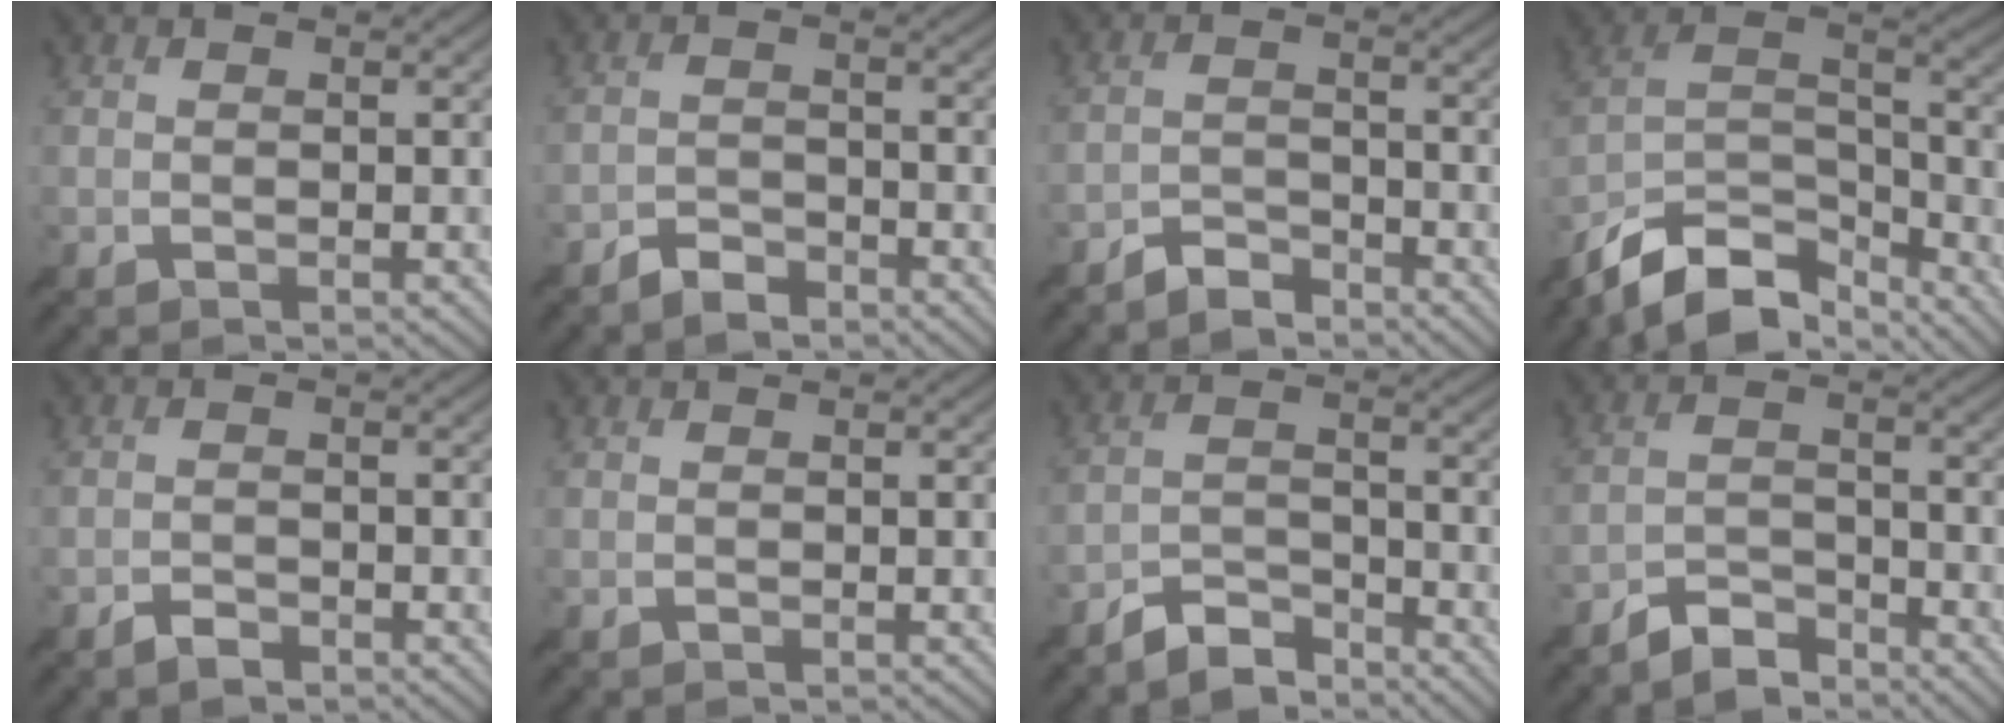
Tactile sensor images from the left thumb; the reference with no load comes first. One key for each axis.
{"total": 2.9, "fx": -2.6, "fy": 1.1, "fz": 0.8, "tx": -0.010, "ty": 0.002, "tz": -0.054}
{"total": 3.5, "fx": -3.3, "fy": 1.2, "fz": 0.8, "tx": -0.010, "ty": 0.001, "tz": -0.068}
{"total": 13.4, "fx": -10.8, "fy": 5.0, "fz": 6.1, "tx": -0.134, "ty": 0.008, "tz": -0.199}
{"total": 1.8, "fx": -1.5, "fy": 0.8, "fz": 0.6, "tx": -0.008, "ty": 0.000, "tz": -0.030}
{"total": 0.0}
{"total": 5.0, "fx": -4.6, "fy": 1.6, "fz": 1.3, "tx": -0.023, "ty": -0.002, "tz": -0.094}
{"total": 4.6, "fx": -4.2, "fy": 1.4, "fz": 1.1, "tx": -0.018, "ty": 0.000, "tz": -0.088}